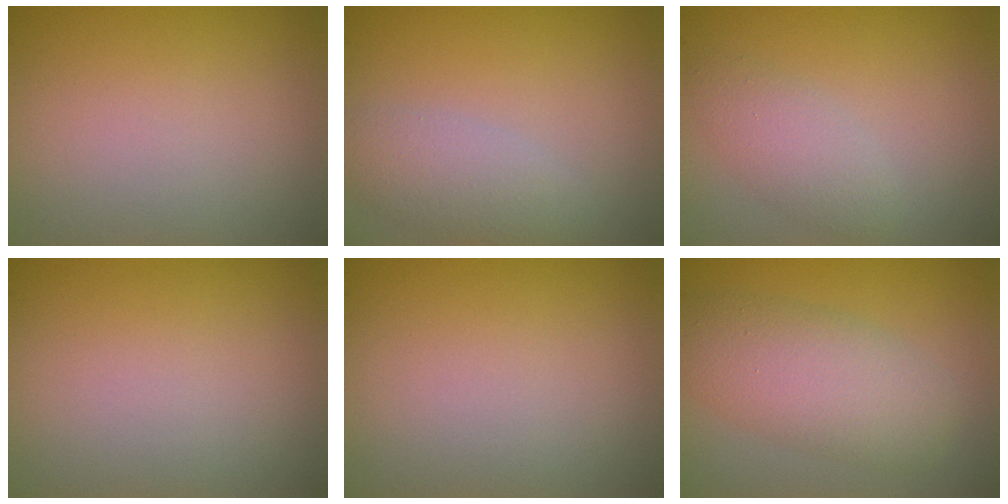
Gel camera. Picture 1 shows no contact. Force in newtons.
{"total": 3.1, "press": 3.1, "slide": 0.3}
{"total": 2.4, "press": 2.4, "slide": 0.1}
{"total": 0.0}
{"total": 0.0}
{"total": 5.6, "press": 5.6, "slide": 0.2}